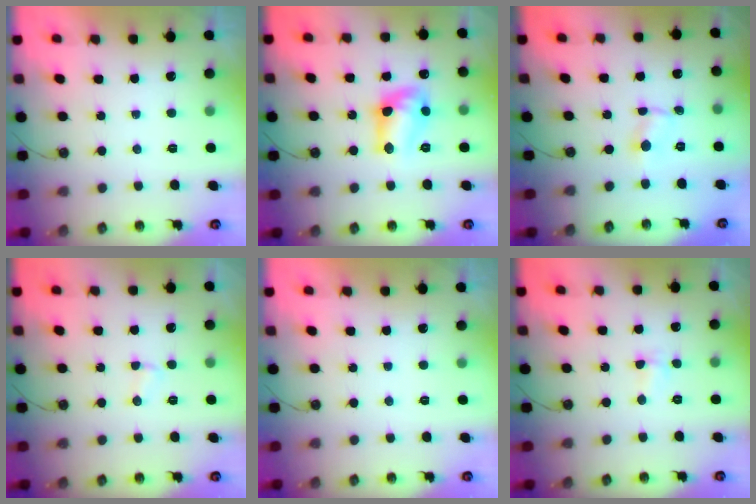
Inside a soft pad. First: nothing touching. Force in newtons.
{"total": 11.6, "press": 11.6, "slide": 0.8}
{"total": 0.7, "press": 0.7, "slide": 0.1}
{"total": 2.8, "press": 2.8, "slide": 0.3}
{"total": 0.0}
{"total": 2.5, "press": 2.1, "slide": 1.4}